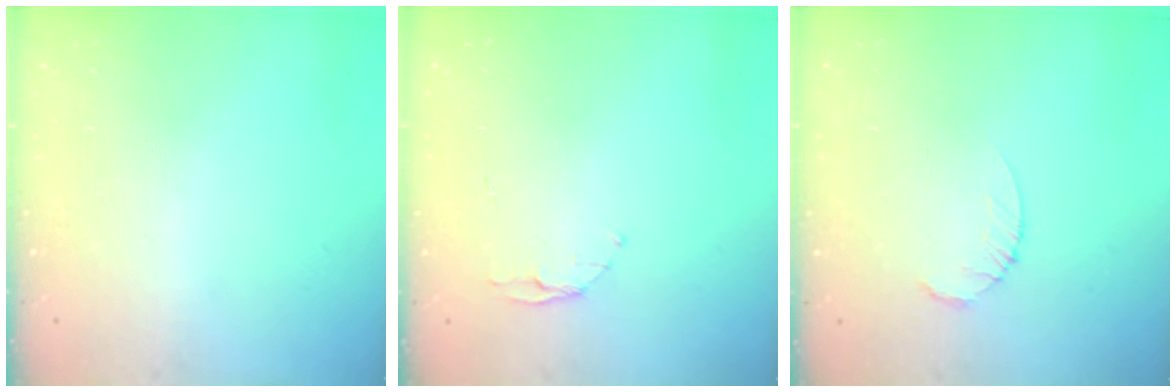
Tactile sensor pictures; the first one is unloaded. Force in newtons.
{"total": 4.4, "press": 4.4, "slide": 0.5}
{"total": 2.5, "press": 2.5, "slide": 0.3}